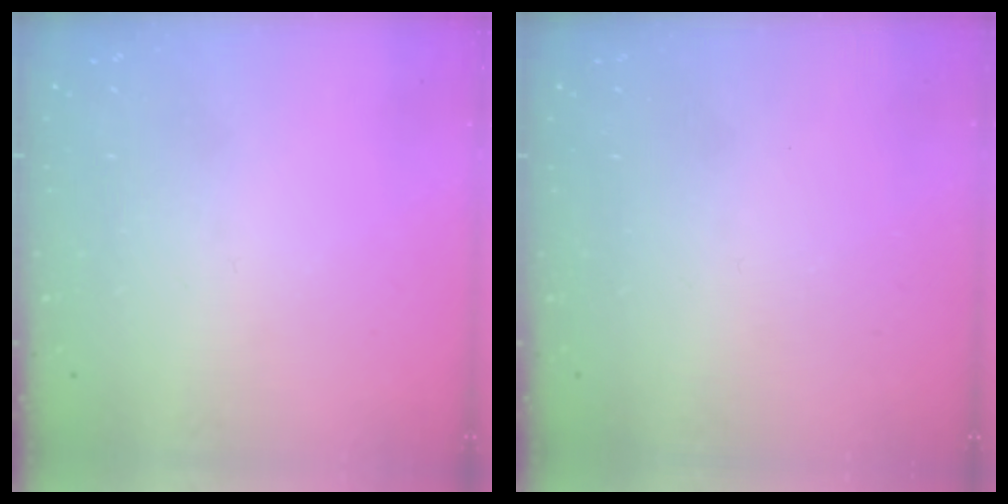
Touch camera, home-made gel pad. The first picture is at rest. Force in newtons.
{"total": 1.5, "press": 1.5, "slide": 0.1}